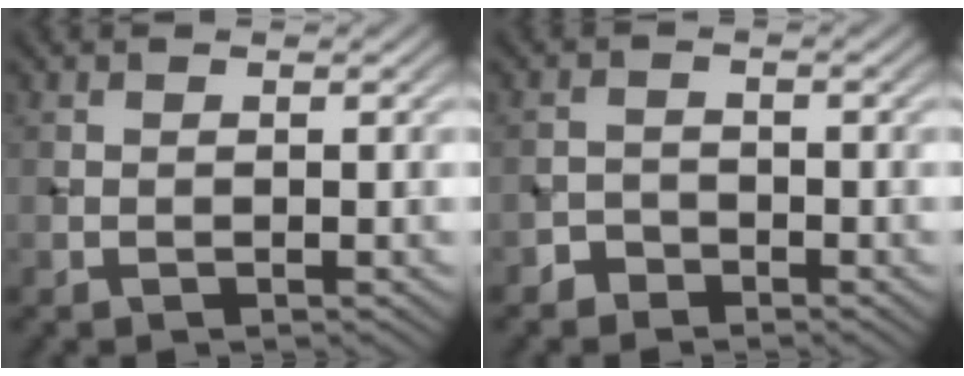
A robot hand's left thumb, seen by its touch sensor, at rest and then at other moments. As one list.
[{"total": 1.8, "force": [-1.4, 1.0, 0.2], "torque": [0.002, 0.003, -0.031]}]